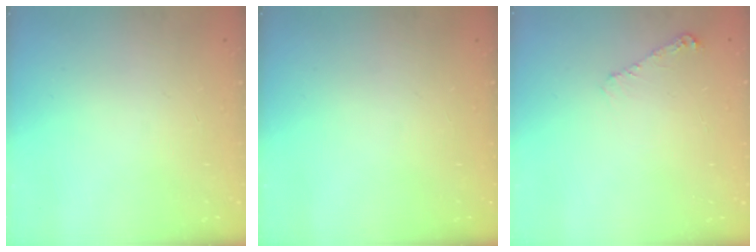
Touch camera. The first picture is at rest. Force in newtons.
{"total": 0.0}
{"total": 5.3, "press": 5.2, "slide": 0.8}